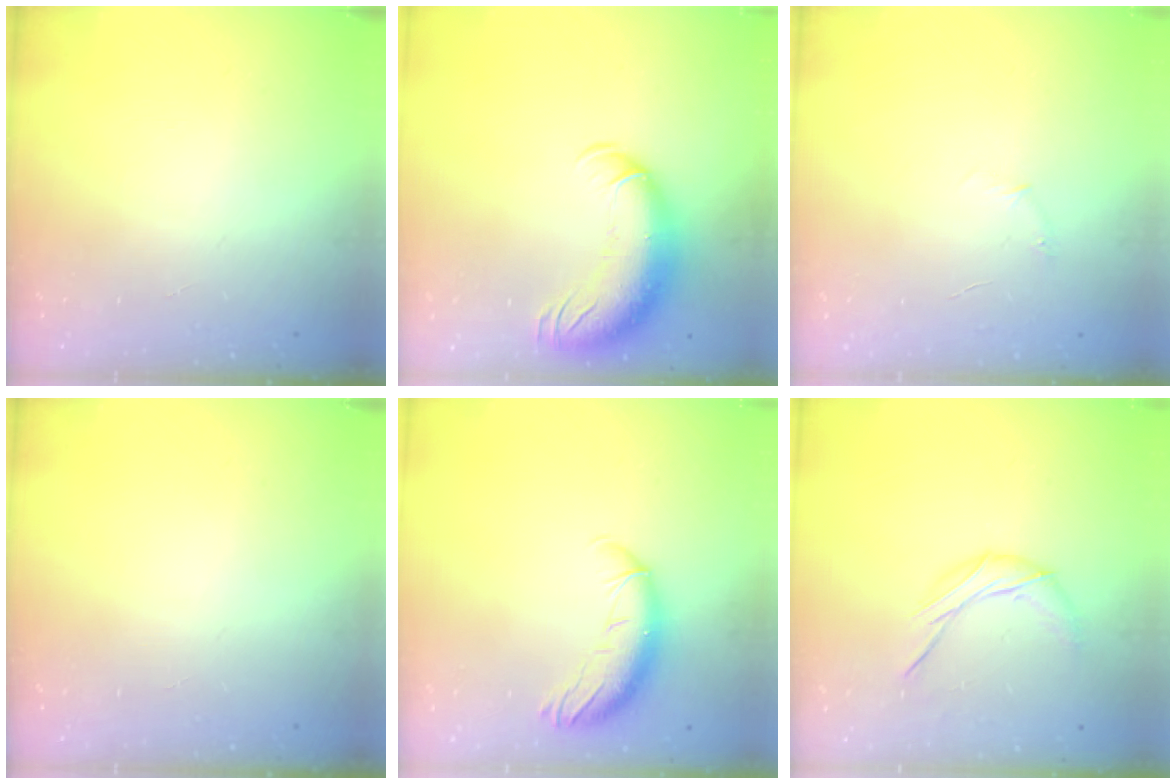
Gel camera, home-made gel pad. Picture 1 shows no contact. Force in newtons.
{"total": 14.6, "press": 14.2, "slide": 3.3}
{"total": 3.7, "press": 3.6, "slide": 1.0}
{"total": 0.0}
{"total": 11.2, "press": 11.1, "slide": 1.7}
{"total": 7.8, "press": 7.8, "slide": 0.1}